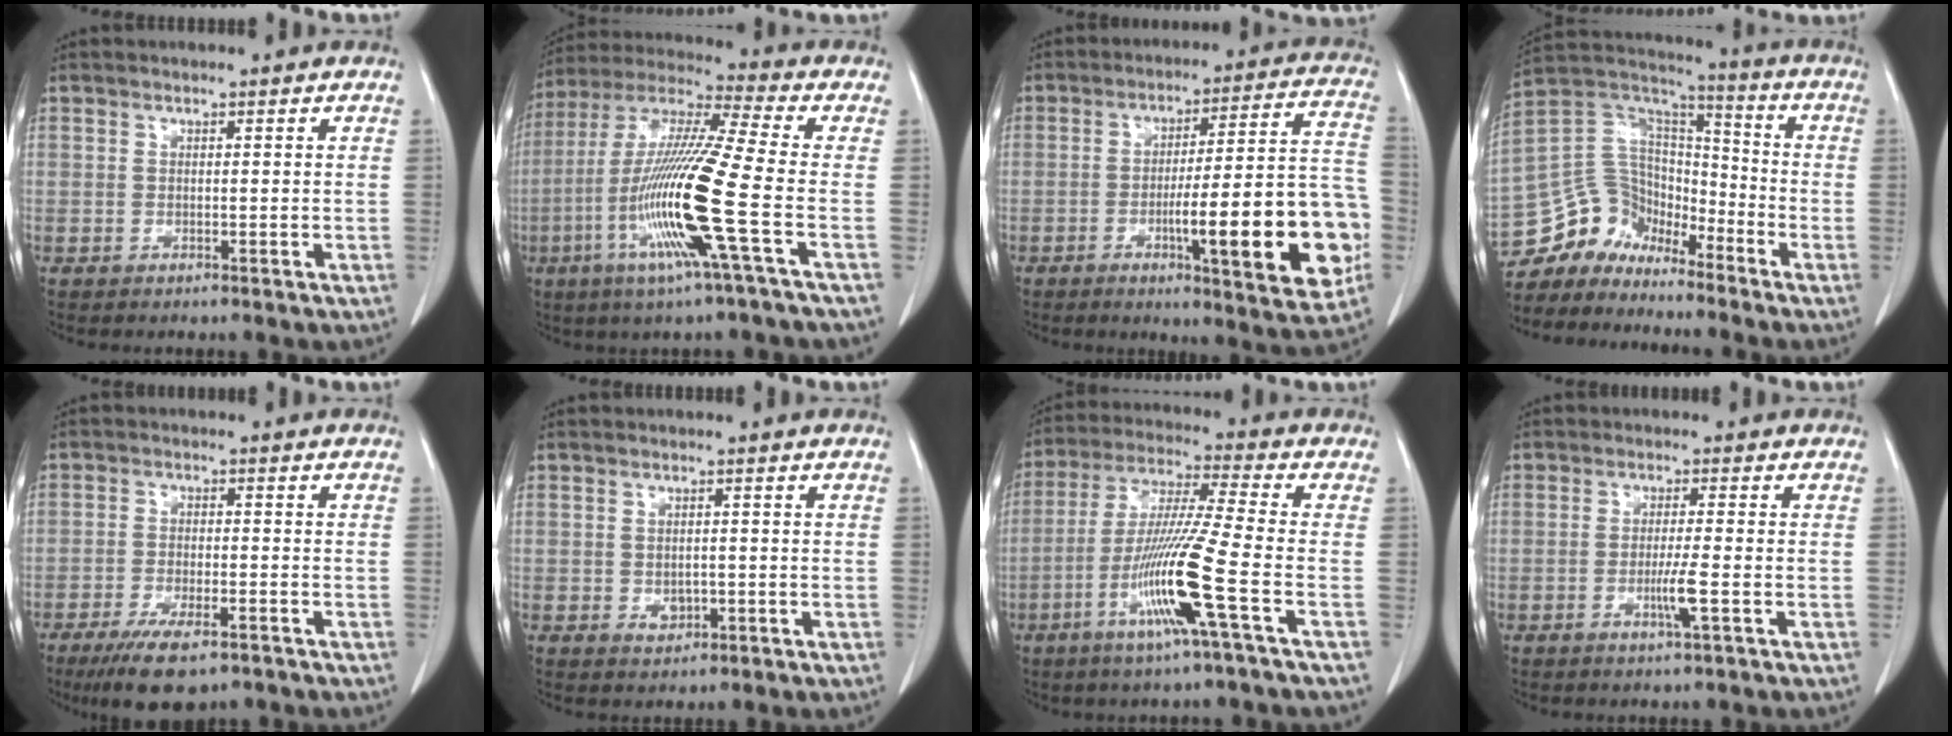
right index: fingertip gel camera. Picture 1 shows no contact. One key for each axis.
{"total": 17.5, "fx": -5.1, "fy": -1.1, "fz": 16.7, "tx": -0.339, "ty": -0.018, "tz": -0.110}
{"total": 20.2, "fx": -5.2, "fy": 2.7, "fz": 19.3, "tx": -0.206, "ty": 0.019, "tz": -0.063}
{"total": 12.1, "fx": -10.4, "fy": 5.9, "fz": 1.9, "tx": -0.043, "ty": 0.066, "tz": -0.201}
{"total": 8.6, "fx": -6.0, "fy": 2.3, "fz": 5.7, "tx": -0.097, "ty": -0.015, "tz": -0.095}
{"total": 2.1, "fx": -0.4, "fy": 1.5, "fz": 1.4, "tx": -0.021, "ty": 0.000, "tz": 0.001}
{"total": 13.4, "fx": -5.0, "fy": -1.7, "fz": 12.4, "tx": -0.246, "ty": -0.019, "tz": -0.101}
{"total": 3.6, "fx": -1.2, "fy": -0.5, "fz": 3.4, "tx": -0.065, "ty": -0.008, "tz": -0.022}